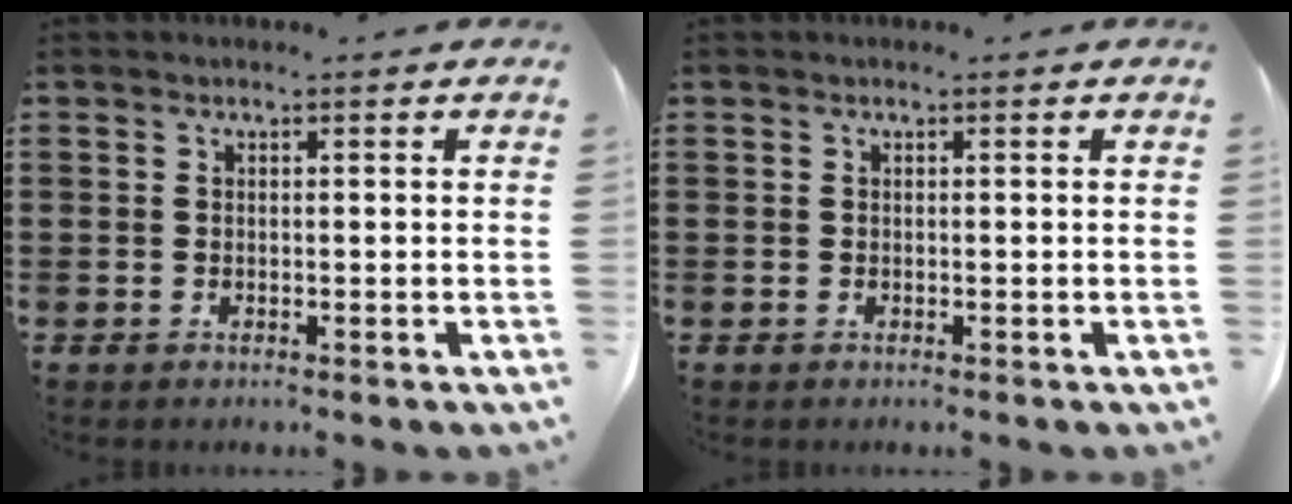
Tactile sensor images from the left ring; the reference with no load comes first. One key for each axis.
{"total": 0.0}